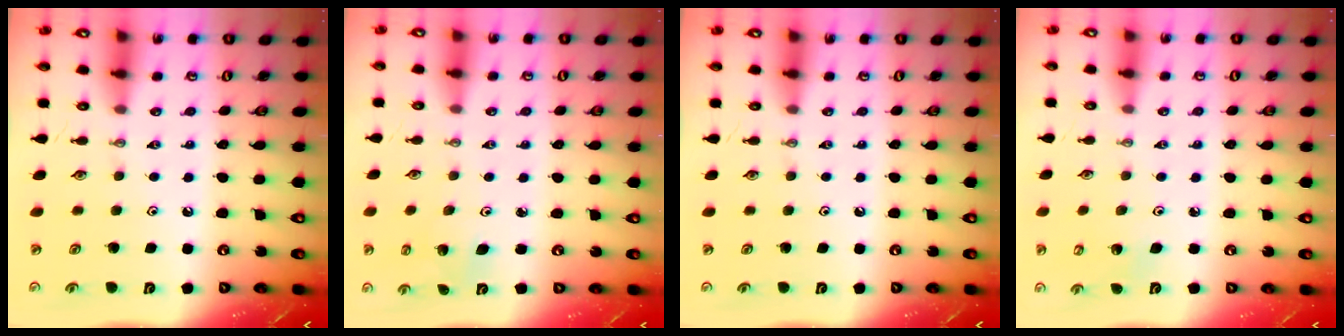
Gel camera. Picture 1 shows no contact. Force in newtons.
{"total": 2.3, "press": 2.3, "slide": 0.2}
{"total": 0.0}
{"total": 4.2, "press": 3.9, "slide": 1.6}